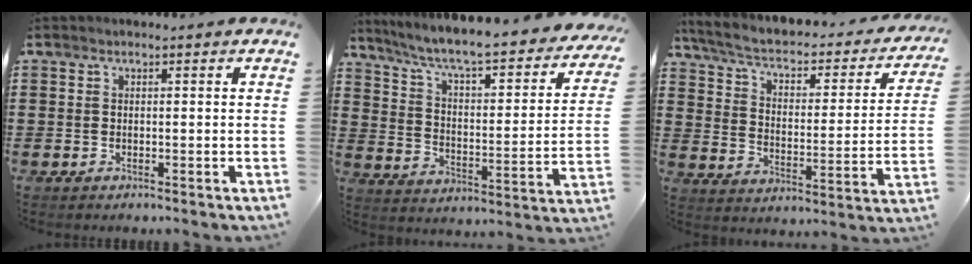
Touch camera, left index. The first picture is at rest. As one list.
[{"total": 6.5, "force": [5.4, 0.2, 3.7], "torque": [-0.095, -0.049, 0.083]}, {"total": 3.7, "force": [2.3, 1.4, 2.5], "torque": [-0.061, -0.023, 0.030]}]